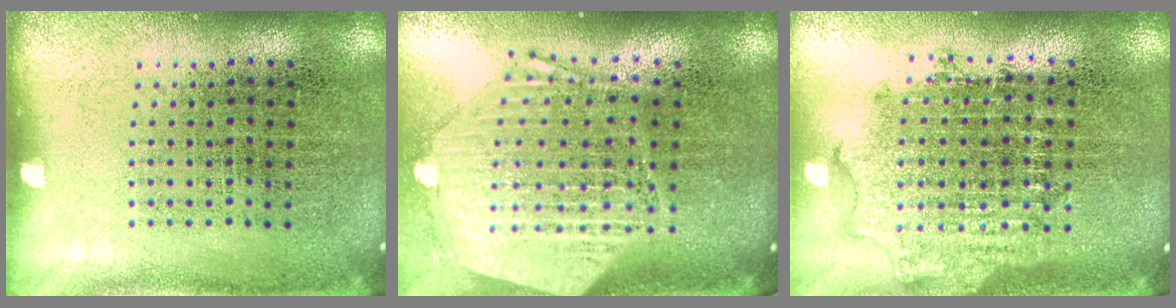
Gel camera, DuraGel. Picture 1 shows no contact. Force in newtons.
{"total": 2.8, "press": 2.3, "slide": 1.7}
{"total": 1.8, "press": 1.4, "slide": 1.1}